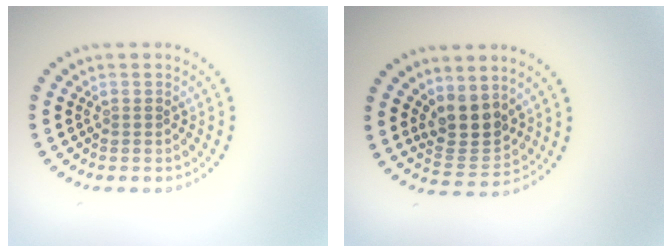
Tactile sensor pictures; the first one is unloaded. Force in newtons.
{"total": 3.8, "press": 3.1, "slide": 2.1}